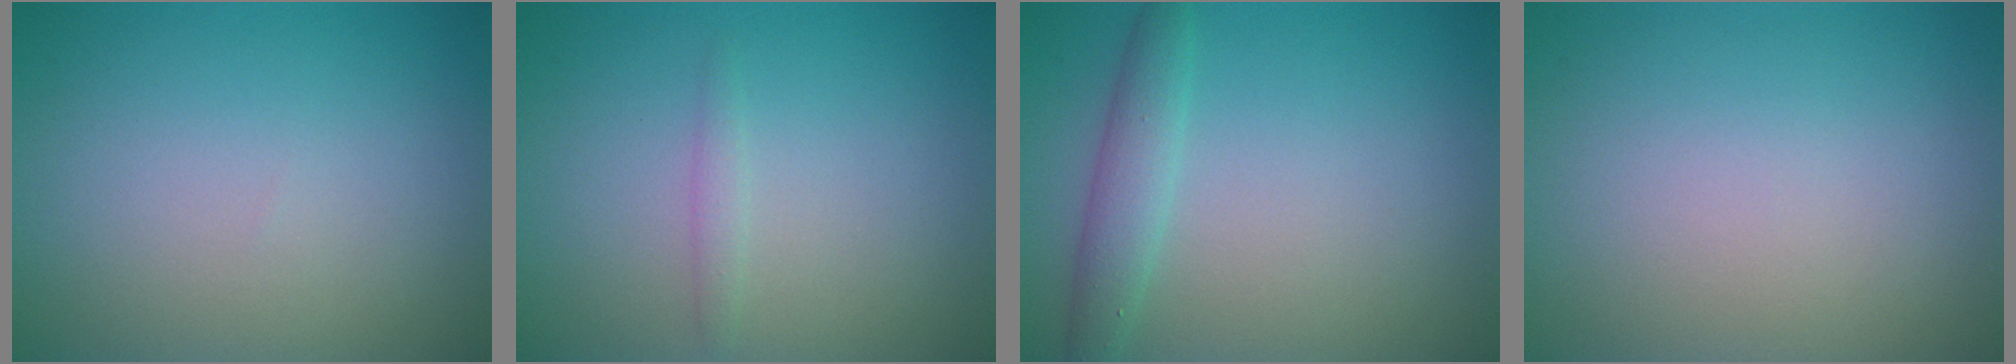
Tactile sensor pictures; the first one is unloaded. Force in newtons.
{"total": 0.9, "press": 0.9, "slide": 0.1}
{"total": 1.9, "press": 1.9, "slide": 0.1}
{"total": 0.0}